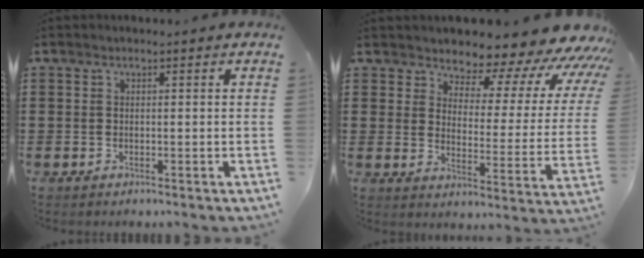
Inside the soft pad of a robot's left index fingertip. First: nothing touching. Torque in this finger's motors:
{"motor_torque": [1.76, -0.37, 1.05, 0.09]}